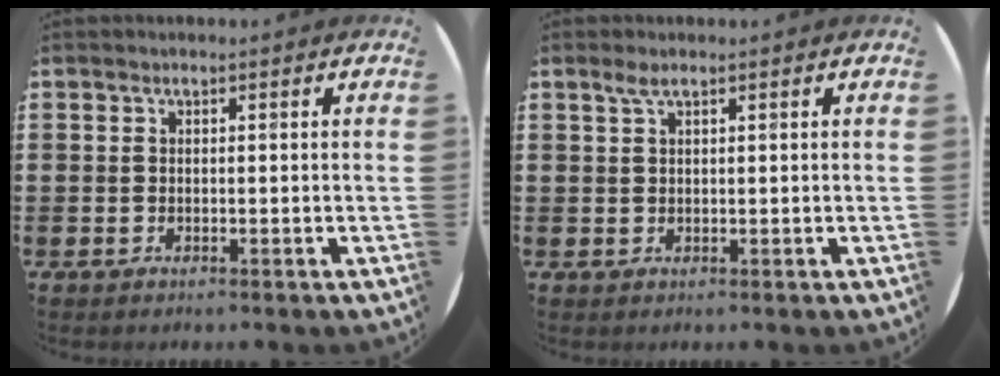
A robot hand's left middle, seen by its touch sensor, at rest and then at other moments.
{"total": 1.3, "force": [0.8, 0.2, 1.0], "torque": [-0.020, 0.004, 0.013]}